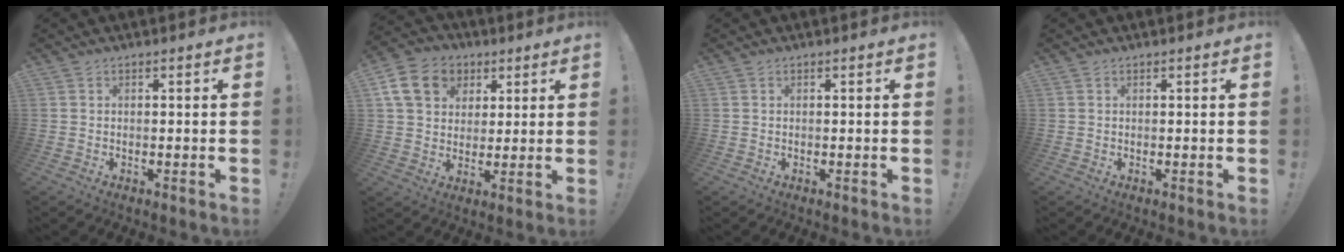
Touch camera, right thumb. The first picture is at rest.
{"total": 14.6, "force": [5.3, 11.7, 6.9], "torque": [-0.092, -0.015, 0.109]}
{"total": 0.0}
{"total": 0.0}